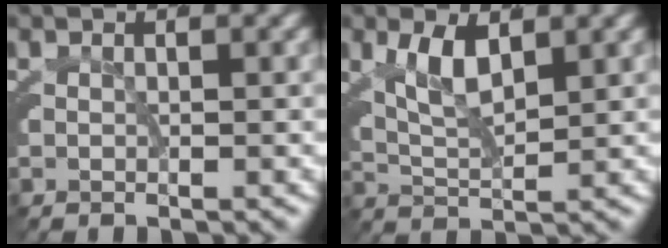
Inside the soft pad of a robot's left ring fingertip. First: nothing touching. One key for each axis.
{"total": 3.2, "fx": 1.0, "fy": 1.5, "fz": 2.6, "tx": -0.057, "ty": -0.009, "tz": 0.023}